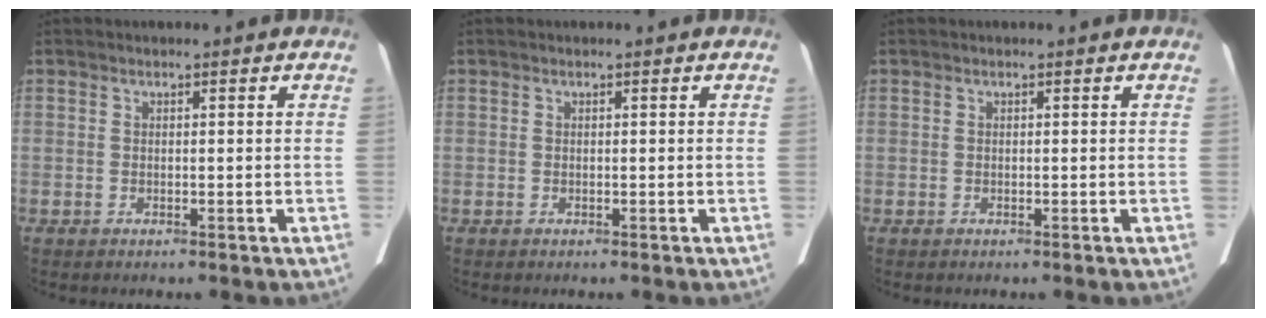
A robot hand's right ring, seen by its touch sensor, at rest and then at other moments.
{"total": 0.0}
{"total": 0.0}